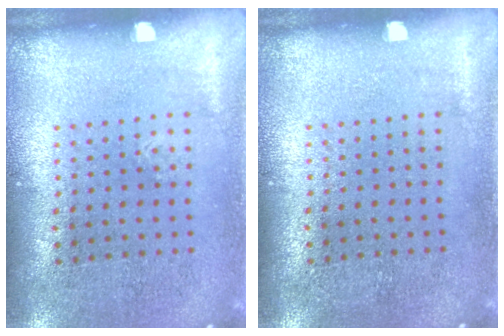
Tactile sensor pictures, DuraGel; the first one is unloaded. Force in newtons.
{"total": 0.0}